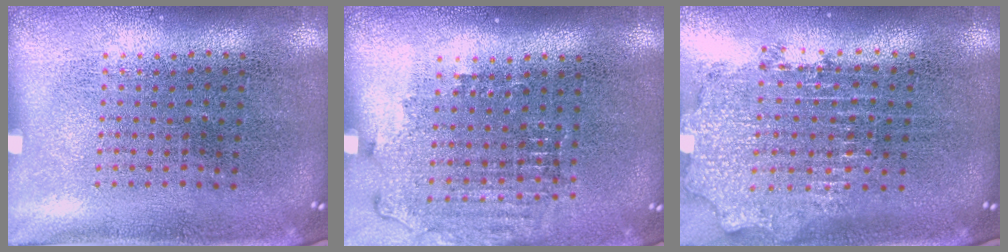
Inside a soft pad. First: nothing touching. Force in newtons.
{"total": 1.6, "press": 1.4, "slide": 0.6}
{"total": 2.0, "press": 1.5, "slide": 1.3}